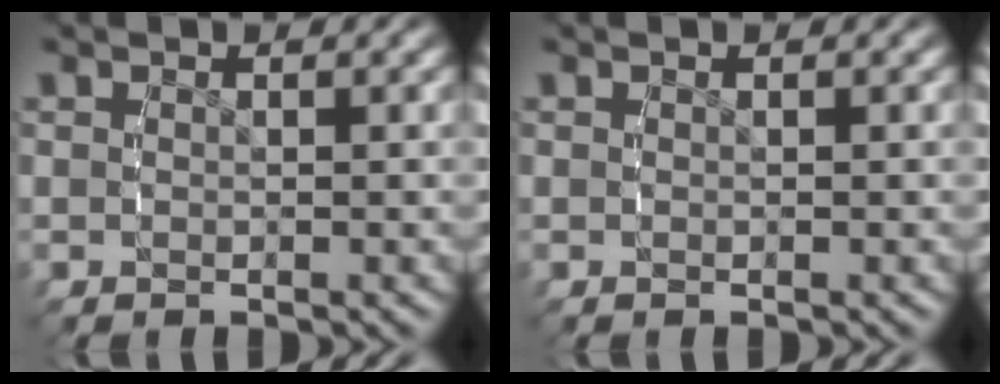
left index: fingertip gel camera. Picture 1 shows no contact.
{"total": 0.0}